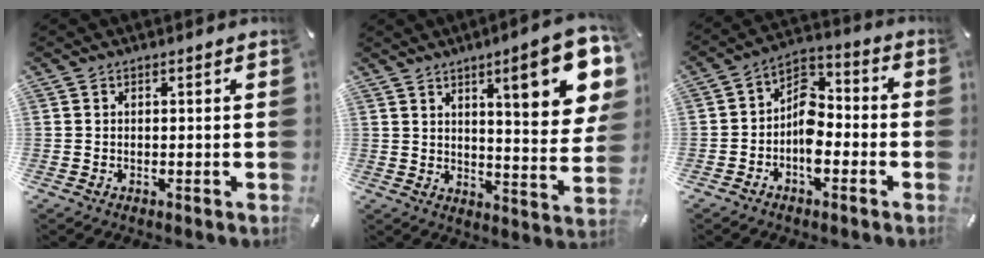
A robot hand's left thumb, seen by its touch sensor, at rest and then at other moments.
{"total": 17.0, "force": [8.3, 4.3, 14.2], "torque": [-0.189, -0.046, 0.120]}
{"total": 8.7, "force": [-4.0, 5.2, 5.7], "torque": [-0.117, 0.014, -0.076]}